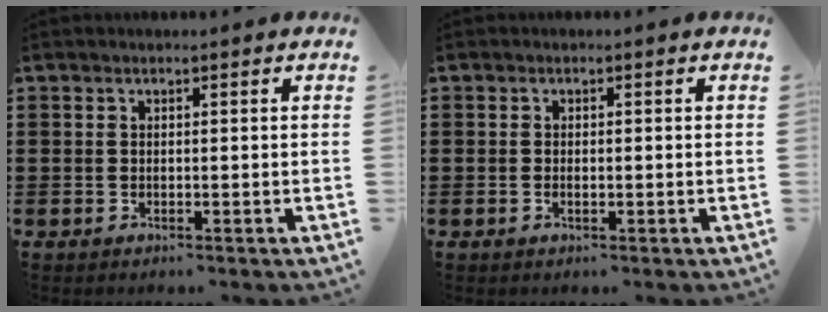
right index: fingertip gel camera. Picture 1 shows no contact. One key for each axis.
{"total": 1.0, "fx": -0.2, "fy": 0.4, "fz": 0.8, "tx": -0.016, "ty": 0.000, "tz": -0.004}